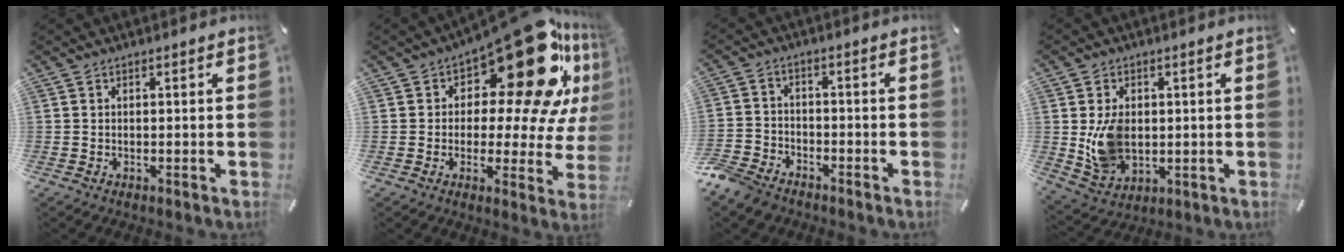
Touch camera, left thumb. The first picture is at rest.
{"total": 24.8, "force": [11.8, 10.6, 19.1], "torque": [-0.250, -0.089, 0.195]}
{"total": 6.1, "force": [-4.9, 3.4, 1.6], "torque": [-0.043, 0.022, -0.099]}
{"total": 9.5, "force": [0.6, 7.3, 6.1], "torque": [-0.115, -0.007, 0.010]}